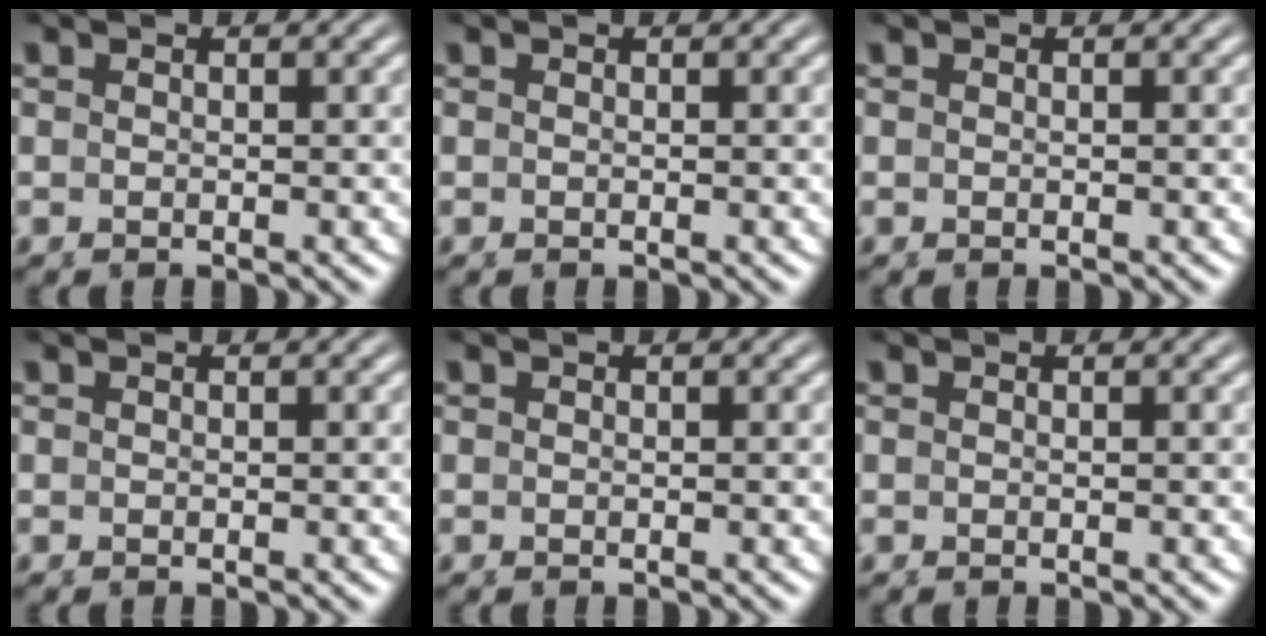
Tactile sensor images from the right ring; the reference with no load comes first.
{"total": 0.0}
{"total": 0.0}
{"total": 0.0}
{"total": 0.0}
{"total": 0.0}